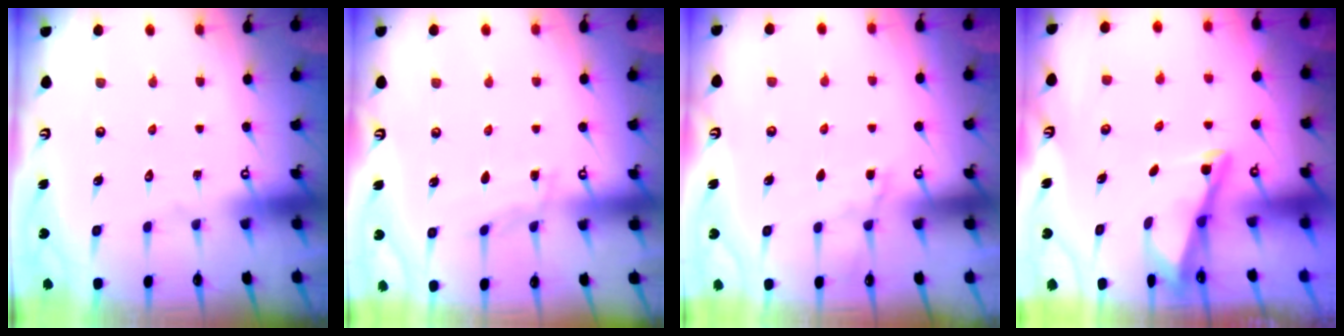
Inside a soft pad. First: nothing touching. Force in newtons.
{"total": 2.9, "press": 2.9, "slide": 0.3}
{"total": 5.0, "press": 5.0, "slide": 0.5}
{"total": 2.9, "press": 2.9, "slide": 0.4}